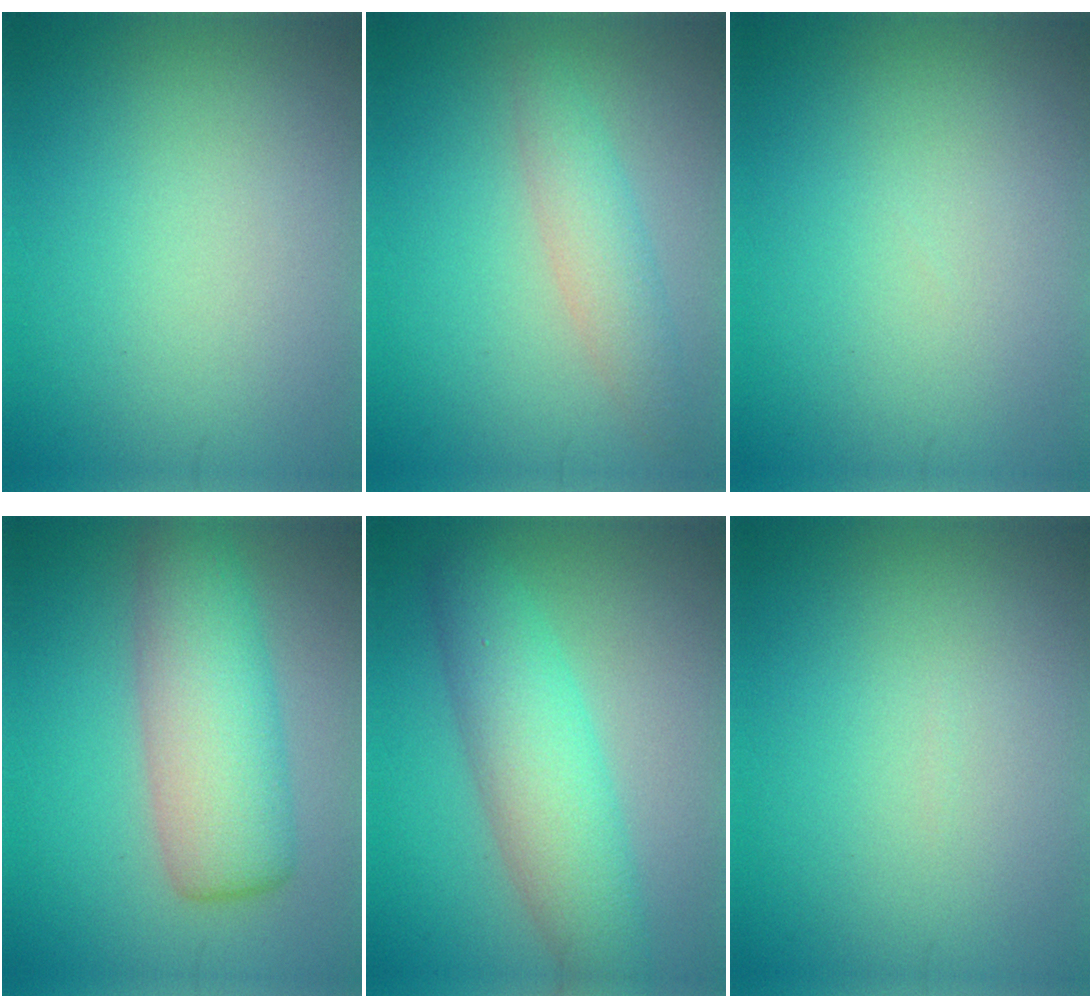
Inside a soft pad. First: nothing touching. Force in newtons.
{"total": 2.8, "press": 2.8, "slide": 0.1}
{"total": 0.0}
{"total": 6.8, "press": 6.8, "slide": 0.5}
{"total": 6.2, "press": 6.2, "slide": 0.1}
{"total": 0.0}